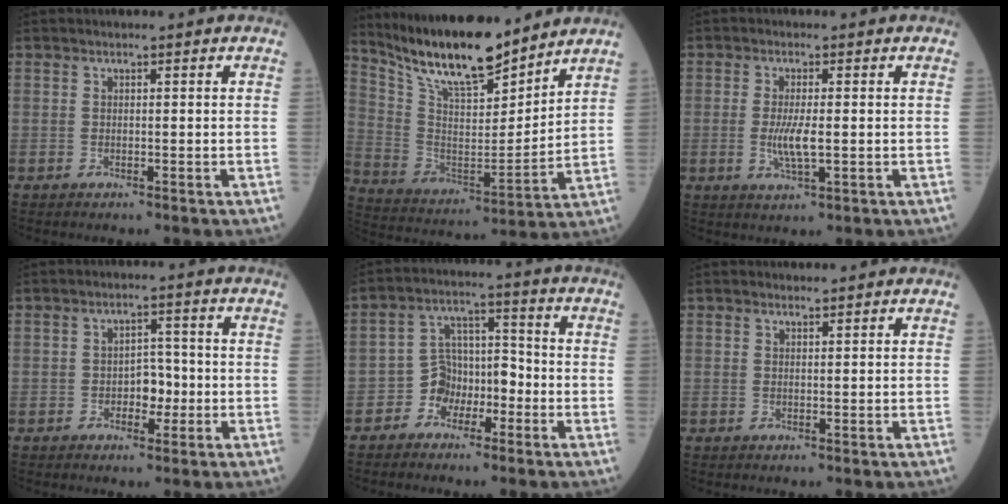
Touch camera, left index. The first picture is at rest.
{"total": 16.7, "force": [14.3, 3.0, 8.0], "torque": [-0.151, -0.002, 0.266]}
{"total": 4.2, "force": [-0.4, 0.8, 4.1], "torque": [-0.089, -0.008, -0.006]}
{"total": 3.8, "force": [-1.0, 2.3, 2.8], "torque": [-0.038, 0.009, -0.017]}
{"total": 5.8, "force": [-3.2, 4.4, 2.1], "torque": [-0.029, 0.022, -0.059]}
{"total": 0.7, "force": [0.6, 0.1, 0.0], "torque": [-0.010, -0.001, 0.011]}